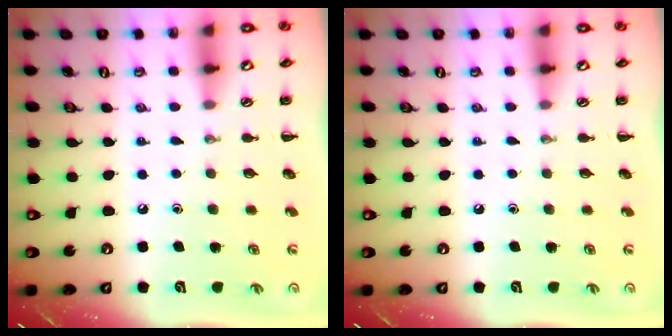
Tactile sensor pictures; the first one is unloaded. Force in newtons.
{"total": 0.0}